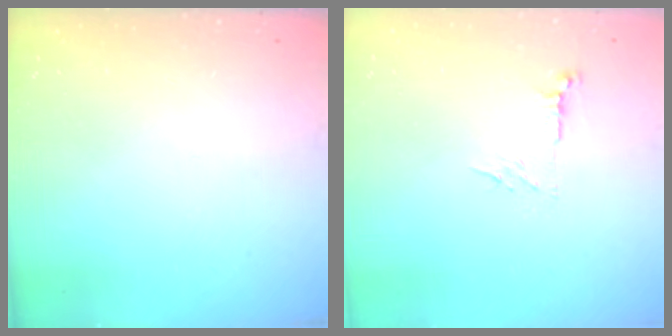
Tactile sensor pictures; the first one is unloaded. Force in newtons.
{"total": 5.1, "press": 5.1, "slide": 0.4}